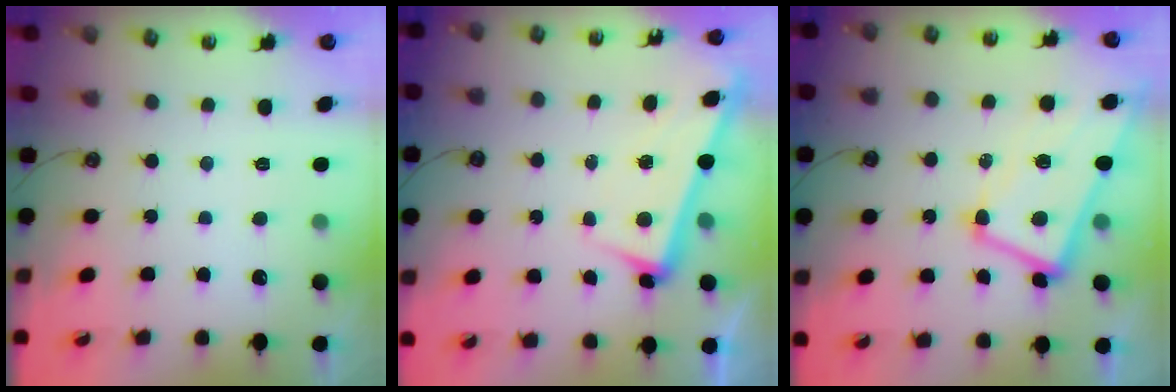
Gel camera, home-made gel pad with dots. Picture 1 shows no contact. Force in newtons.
{"total": 3.6, "press": 3.4, "slide": 1.2}
{"total": 2.9, "press": 2.8, "slide": 0.9}